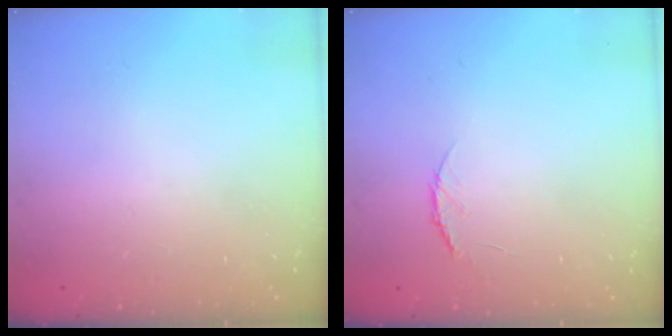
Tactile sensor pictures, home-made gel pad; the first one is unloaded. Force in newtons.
{"total": 3.7, "press": 3.6, "slide": 0.4}